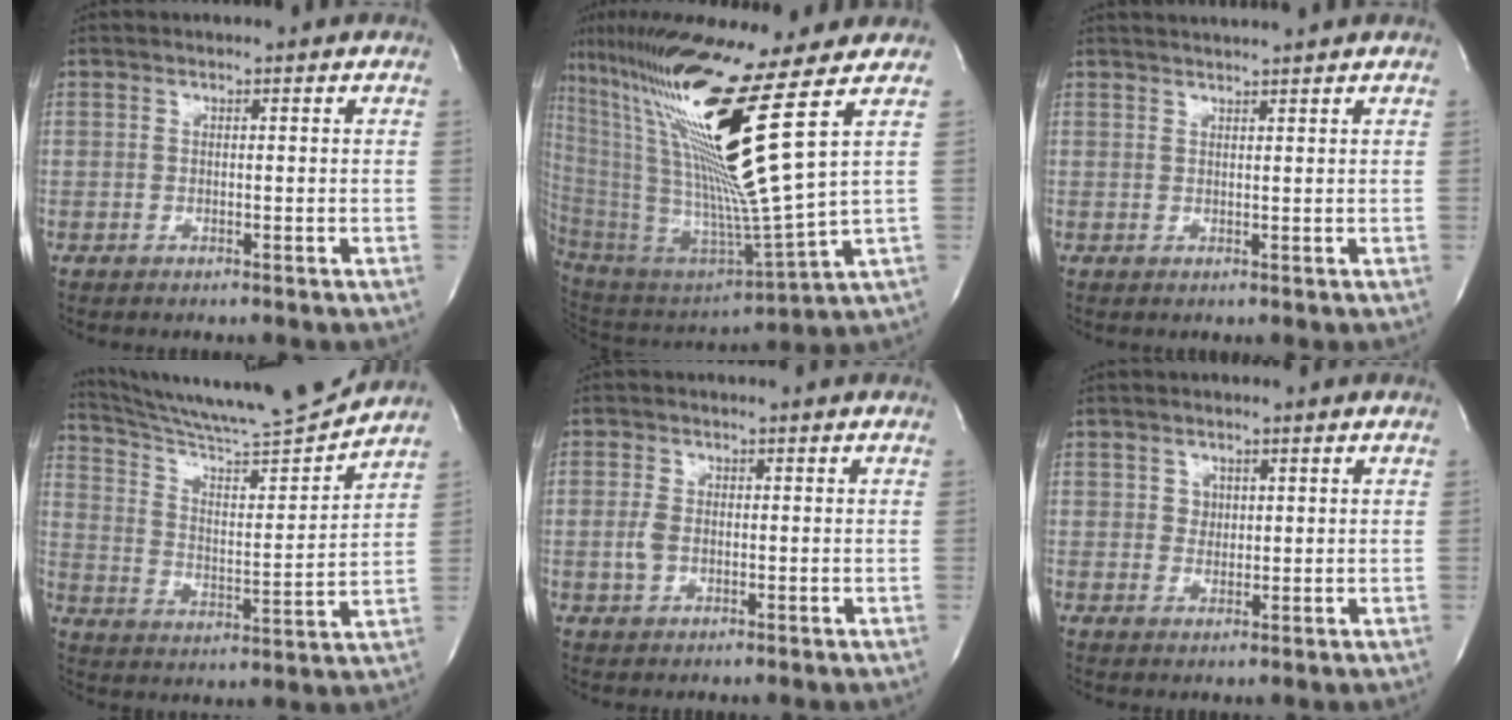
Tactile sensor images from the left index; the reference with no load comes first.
{"total": 24.0, "force": [12.3, -1.9, 20.5], "torque": [-0.404, -0.031, 0.217]}
{"total": 4.5, "force": [4.1, -1.0, 1.4], "torque": [-0.020, 0.009, 0.053]}
{"total": 15.9, "force": [15.2, -1.6, 4.4], "torque": [-0.087, -0.040, 0.241]}
{"total": 2.3, "force": [-0.3, 1.6, 1.7], "torque": [-0.043, 0.002, -0.003]}
{"total": 1.7, "force": [0.5, 1.5, 0.6], "torque": [-0.010, -0.006, 0.009]}